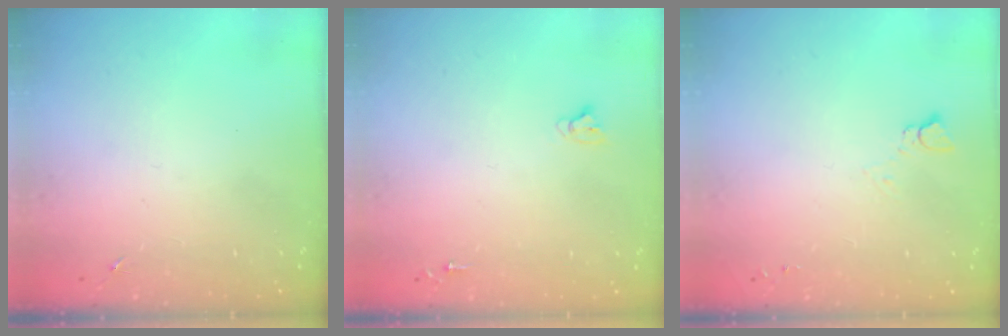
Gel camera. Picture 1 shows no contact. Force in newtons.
{"total": 2.7, "press": 2.7, "slide": 0.2}
{"total": 2.8, "press": 2.7, "slide": 0.3}